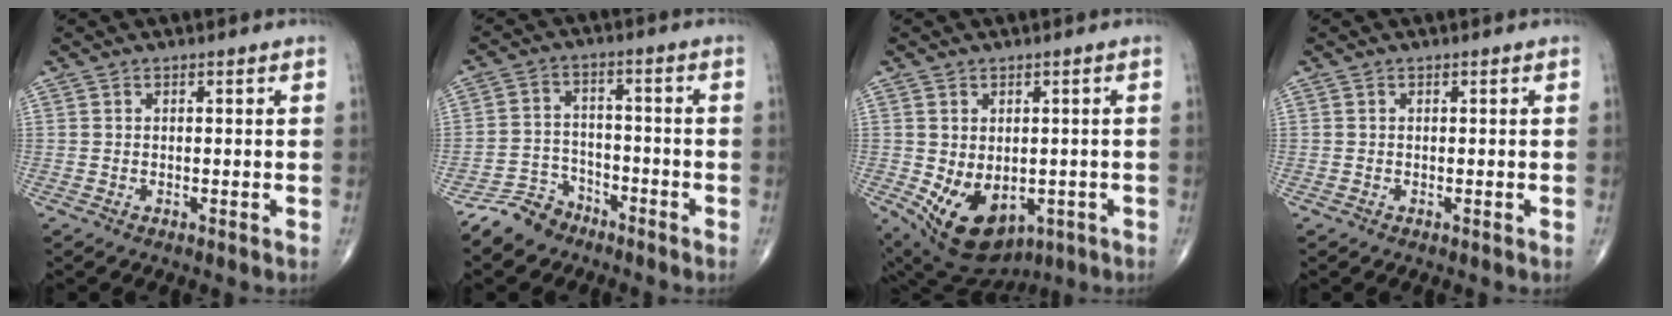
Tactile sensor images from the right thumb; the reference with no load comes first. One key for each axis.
{"total": 6.7, "fx": -5.5, "fy": 3.7, "fz": 0.8, "tx": 0.006, "ty": 0.036, "tz": -0.112}
{"total": 12.7, "fx": -3.5, "fy": 8.5, "fz": 8.8, "tx": -0.131, "ty": -0.005, "tz": -0.028}
{"total": 0.0}